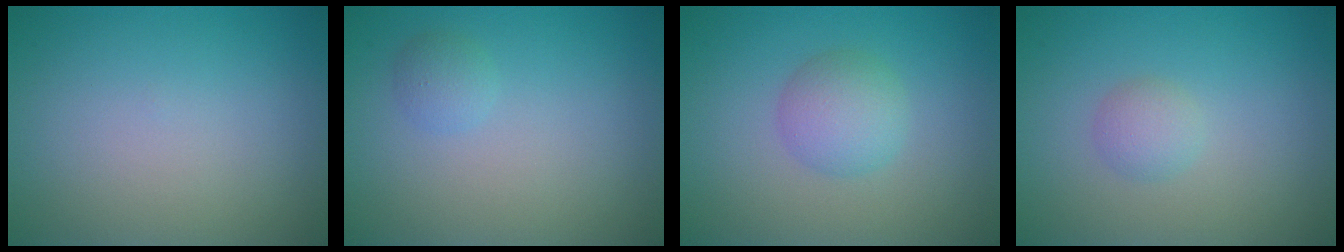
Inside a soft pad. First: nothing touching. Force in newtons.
{"total": 1.2, "press": 1.2, "slide": 0.0}
{"total": 3.0, "press": 3.0, "slide": 0.1}
{"total": 1.5, "press": 1.5, "slide": 0.0}